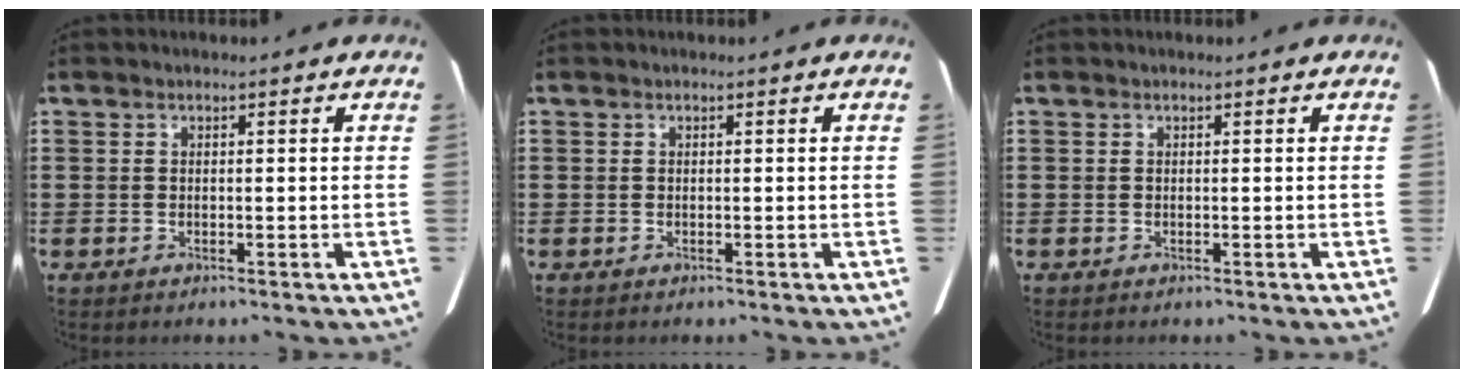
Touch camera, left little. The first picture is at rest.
{"total": 0.0}
{"total": 0.0}